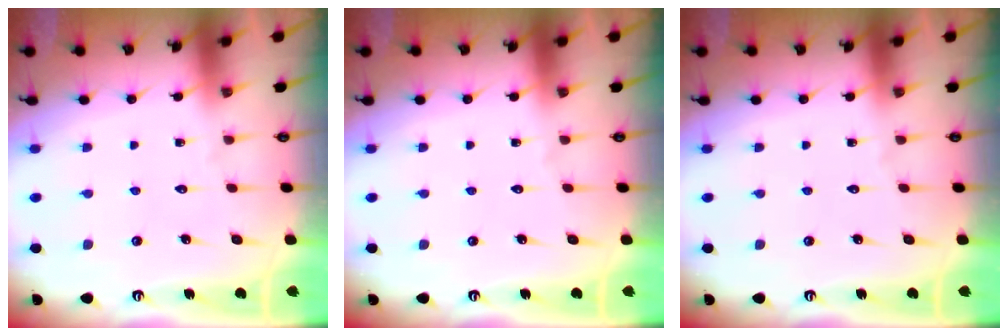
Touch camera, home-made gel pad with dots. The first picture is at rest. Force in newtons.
{"total": 0.0}
{"total": 0.0}